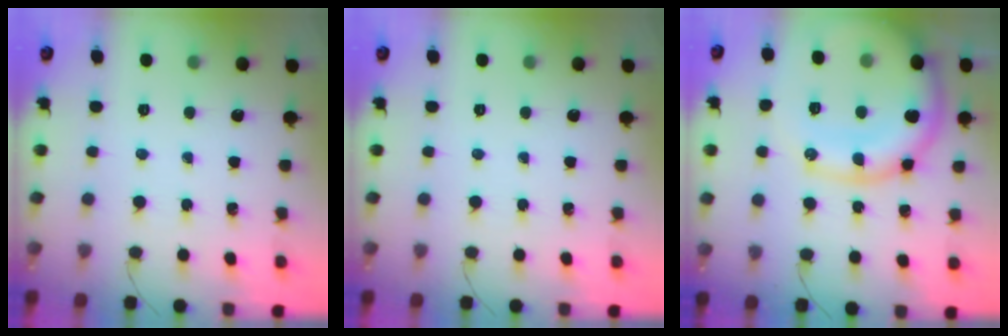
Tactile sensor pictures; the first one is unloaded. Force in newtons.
{"total": 0.0}
{"total": 19.2, "press": 19.1, "slide": 1.2}